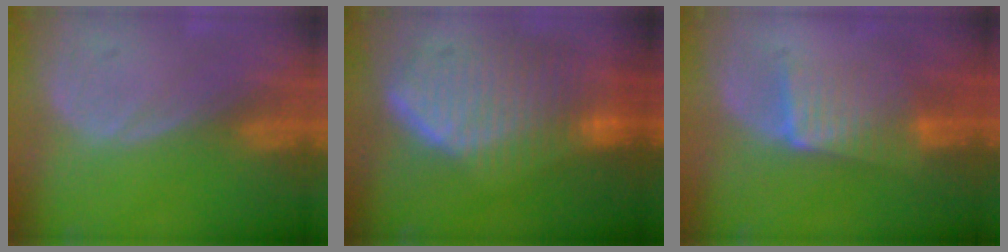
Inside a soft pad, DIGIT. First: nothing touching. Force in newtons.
{"total": 10.5, "press": 9.2, "slide": 5.0}
{"total": 5.7, "press": 5.4, "slide": 1.8}